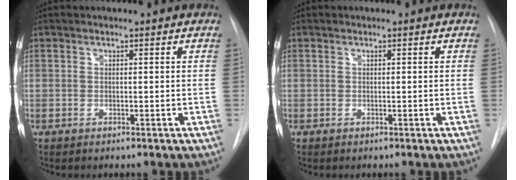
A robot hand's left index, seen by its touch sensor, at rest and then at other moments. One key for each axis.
{"total": 0.0}